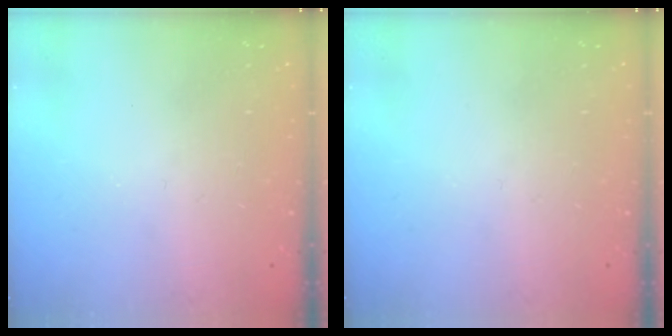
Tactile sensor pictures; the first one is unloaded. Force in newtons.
{"total": 0.0}